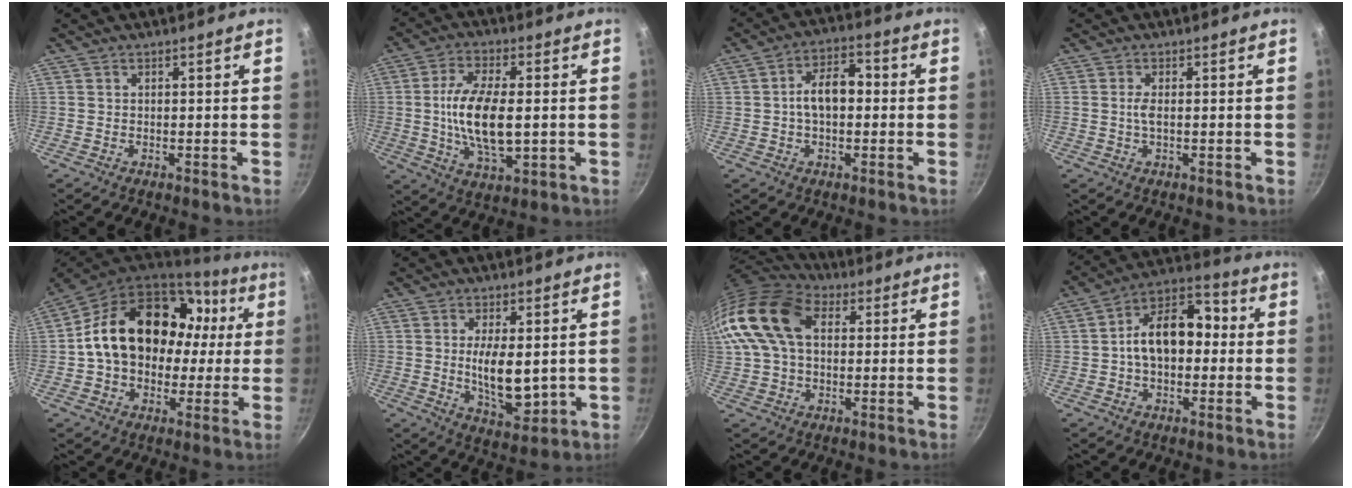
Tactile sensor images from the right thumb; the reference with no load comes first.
{"total": 13.7, "force": [-0.3, 6.1, 12.2], "torque": [-0.229, 0.000, -0.006]}
{"total": 8.2, "force": [-0.1, 4.9, 6.5], "torque": [-0.084, 0.028, -0.010]}
{"total": 1.8, "force": [0.0, 0.6, 1.7], "torque": [-0.041, 0.002, -0.002]}
{"total": 23.4, "force": [3.0, 17.1, 15.8], "torque": [-0.240, 0.048, 0.052]}
{"total": 10.2, "force": [0.4, 4.5, 9.1], "torque": [-0.145, -0.019, 0.020]}
{"total": 17.5, "force": [3.4, 11.7, 12.6], "torque": [-0.238, 0.028, 0.048]}
{"total": 14.3, "force": [0.0, 9.4, 10.8], "torque": [-0.131, 0.046, -0.016]}